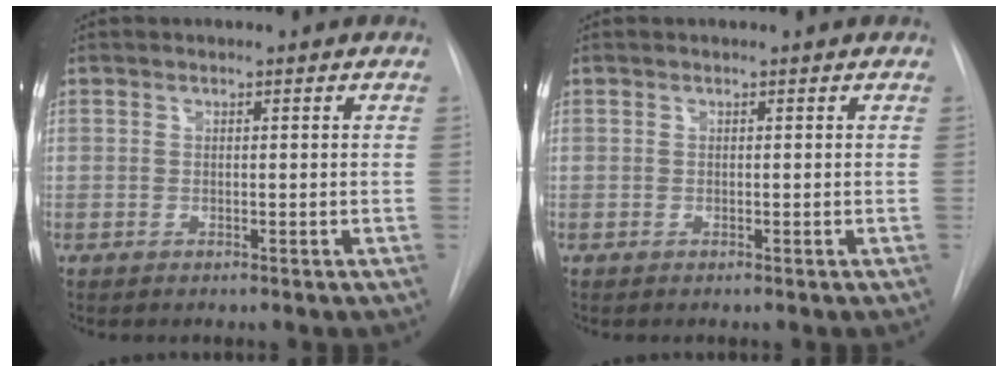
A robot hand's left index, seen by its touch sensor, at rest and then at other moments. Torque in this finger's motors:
{"motor_torque": [0.00, 0.00, 0.01, 0.00]}